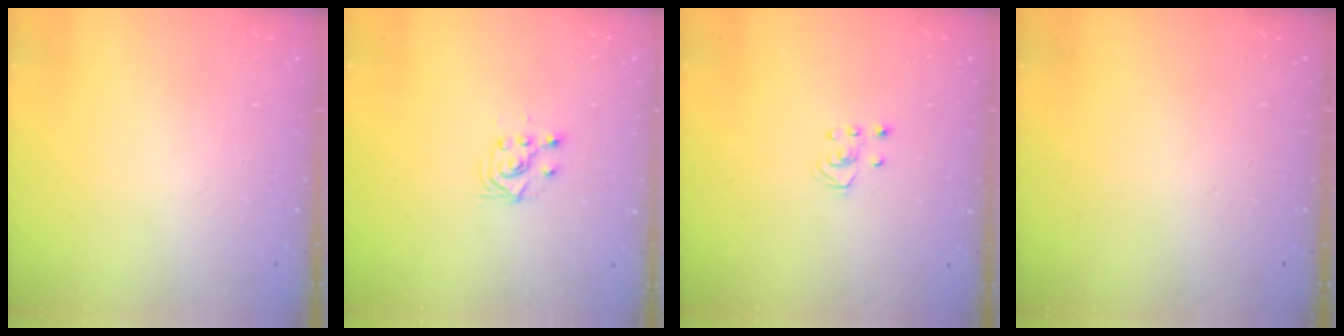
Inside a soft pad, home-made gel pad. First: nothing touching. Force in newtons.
{"total": 5.7, "press": 5.6, "slide": 0.9}
{"total": 2.5, "press": 2.5, "slide": 0.2}
{"total": 0.0}